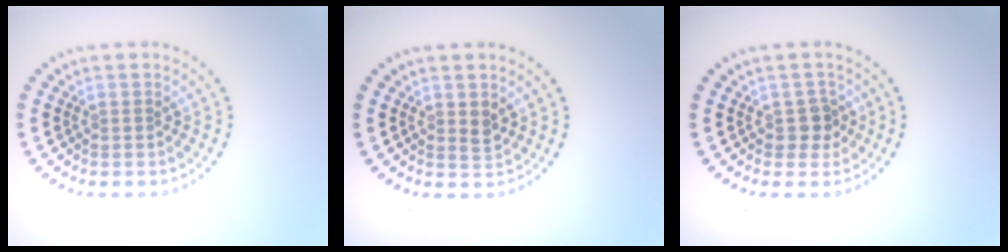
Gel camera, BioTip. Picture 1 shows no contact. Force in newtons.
{"total": 1.0, "press": 1.0, "slide": 0.3}
{"total": 1.7, "press": 1.5, "slide": 1.0}